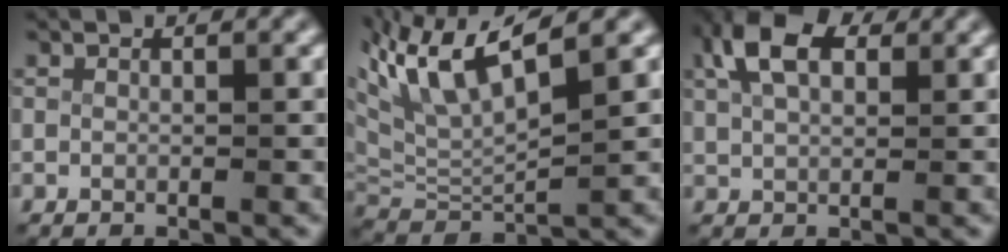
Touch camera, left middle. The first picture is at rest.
{"total": 9.0, "force": [4.0, 5.2, 6.3], "torque": [-0.154, -0.001, 0.073]}
{"total": 4.9, "force": [2.6, 2.6, 3.3], "torque": [-0.079, -0.001, 0.050]}